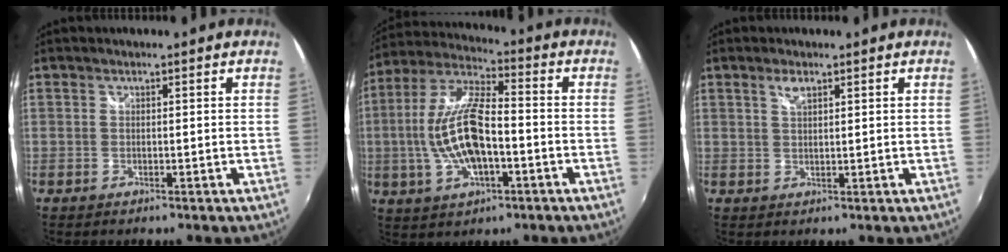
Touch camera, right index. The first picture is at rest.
{"total": 14.2, "force": [-2.9, 6.5, 12.3], "torque": [-0.250, 0.009, -0.055]}
{"total": 2.3, "force": [1.4, 0.9, 1.5], "torque": [-0.027, 0.003, 0.025]}